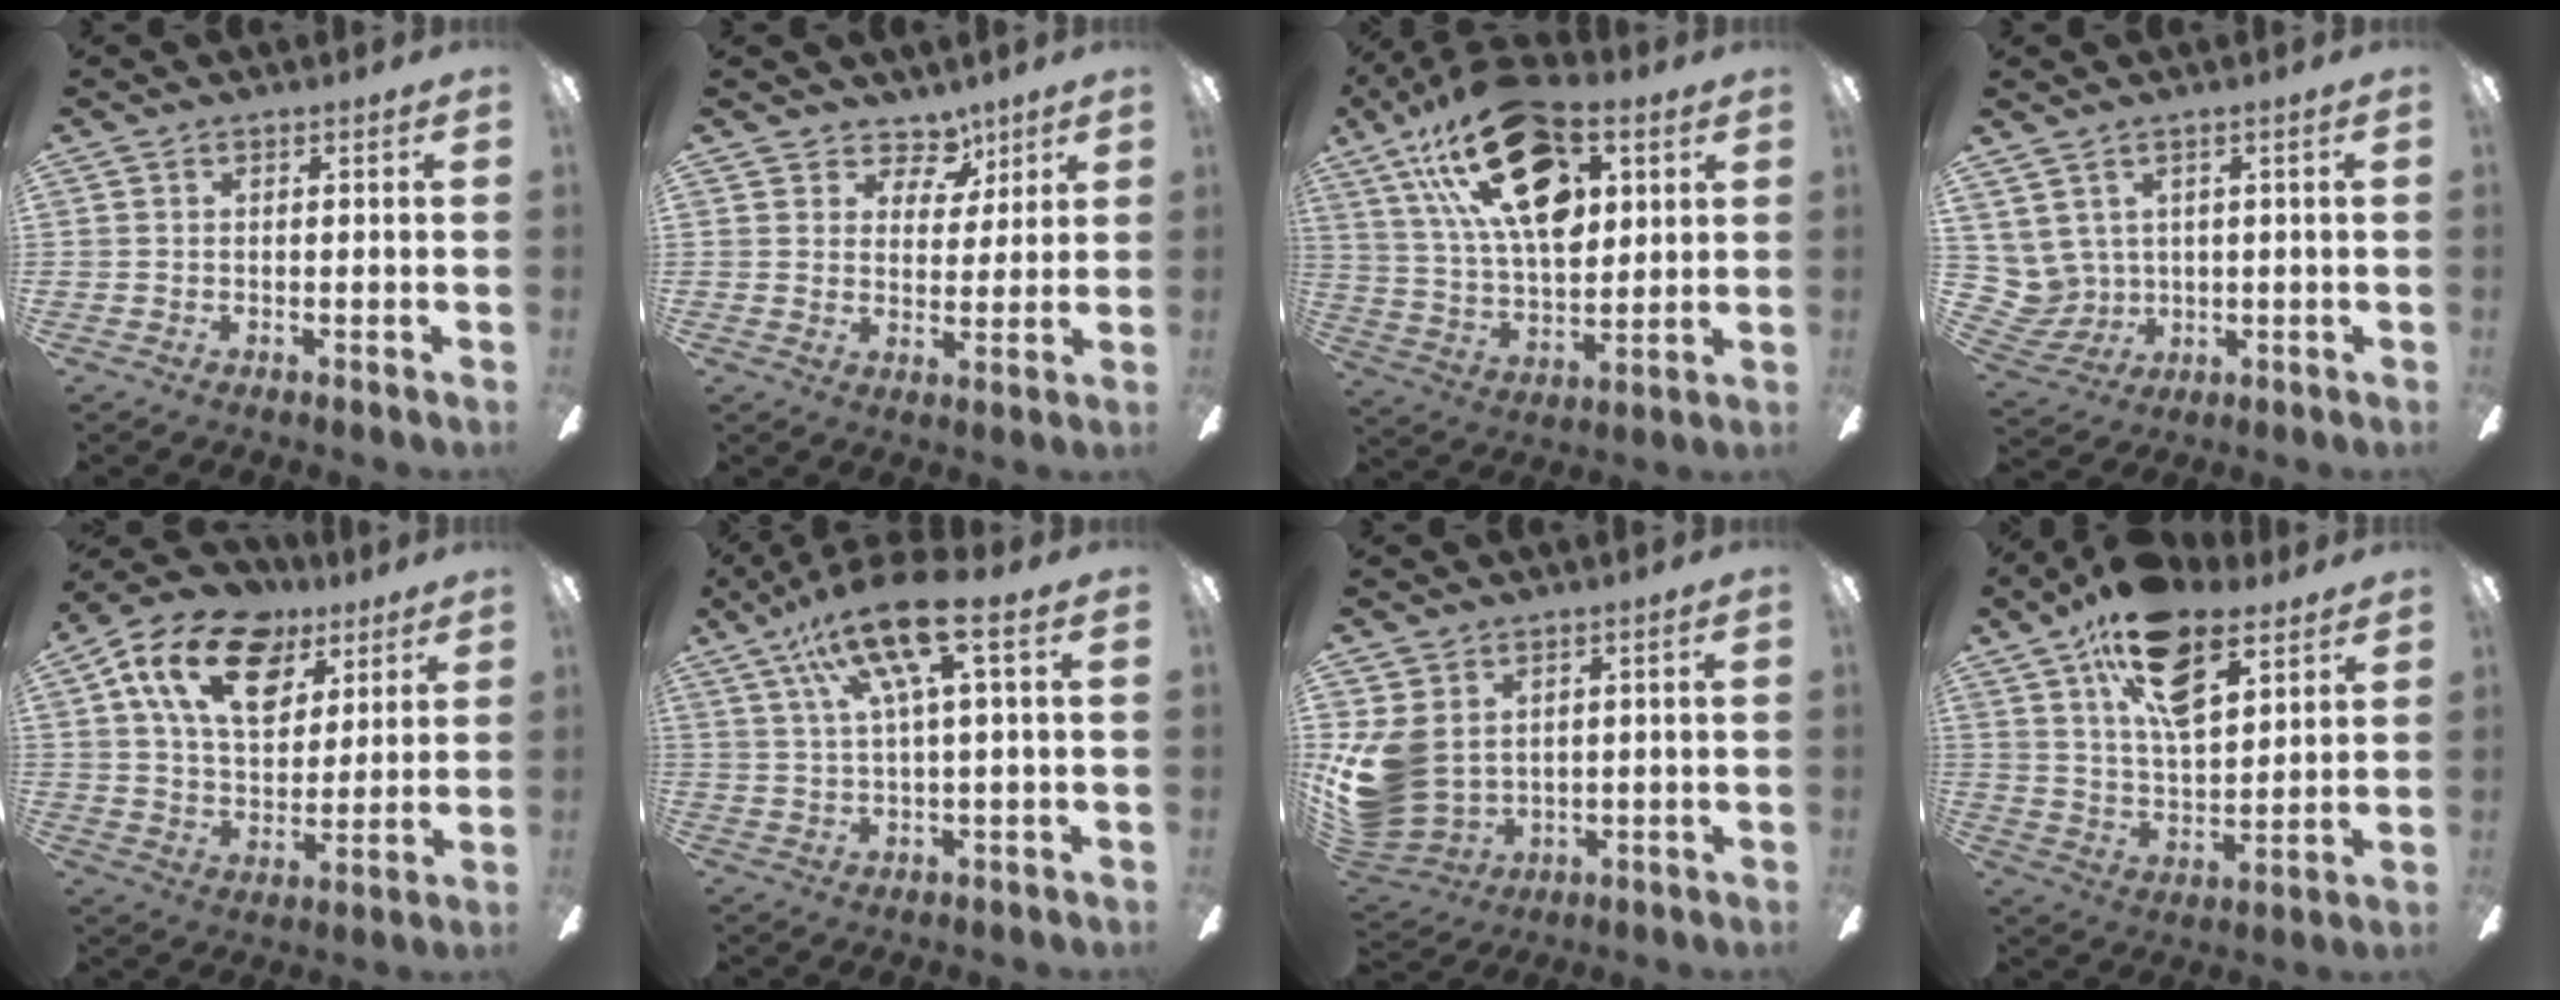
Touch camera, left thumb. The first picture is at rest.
{"total": 7.9, "force": [5.6, 5.1, 2.4], "torque": [-0.024, -0.041, 0.102]}
{"total": 25.8, "force": [12.4, 13.6, 18.2], "torque": [-0.319, -0.043, 0.212]}
{"total": 6.4, "force": [3.5, 5.3, 0.7], "torque": [-0.065, -0.024, 0.074]}
{"total": 19.0, "force": [10.0, 11.5, 11.3], "torque": [-0.189, -0.030, 0.179]}
{"total": 14.8, "force": [7.1, 3.6, 12.5], "torque": [-0.233, -0.017, 0.117]}
{"total": 11.5, "force": [1.8, 9.4, 6.4], "torque": [-0.166, -0.014, 0.037]}
{"total": 18.2, "force": [11.1, 9.0, 11.4], "torque": [-0.193, -0.040, 0.194]}